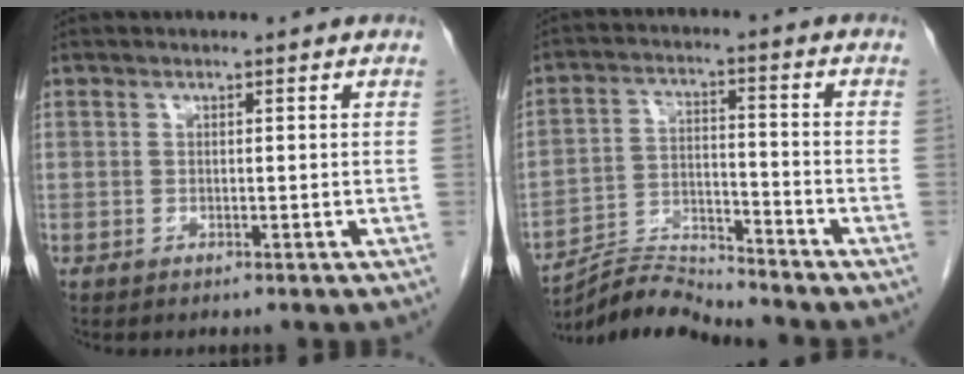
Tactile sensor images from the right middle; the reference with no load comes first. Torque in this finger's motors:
{"motor_torque": [-0.13, -0.28, -0.09, -0.02]}